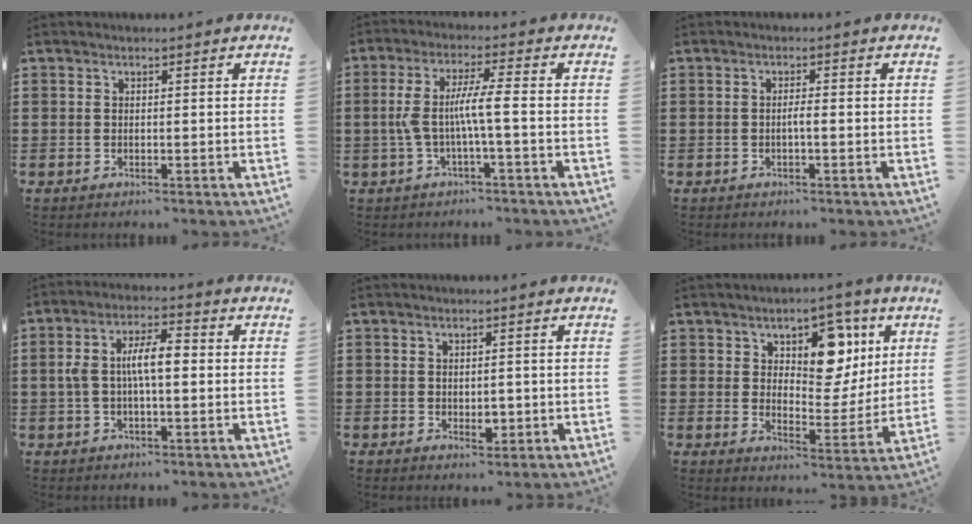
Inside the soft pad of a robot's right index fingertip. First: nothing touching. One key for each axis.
{"total": 6.4, "fx": -1.0, "fy": 0.2, "fz": 6.3, "tx": -0.135, "ty": -0.009, "tz": -0.030}
{"total": 1.3, "fx": -0.4, "fy": 0.1, "fz": 1.2, "tx": -0.023, "ty": -0.002, "tz": -0.008}
{"total": 7.1, "fx": 0.3, "fy": 2.6, "fz": 6.6, "tx": -0.134, "ty": 0.005, "tz": 0.000}
{"total": 2.2, "fx": -0.1, "fy": 1.3, "fz": 1.8, "tx": -0.024, "ty": -0.004, "tz": -0.002}
{"total": 9.2, "fx": 4.9, "fy": 5.6, "fz": 5.3, "tx": -0.090, "ty": -0.015, "tz": 0.083}